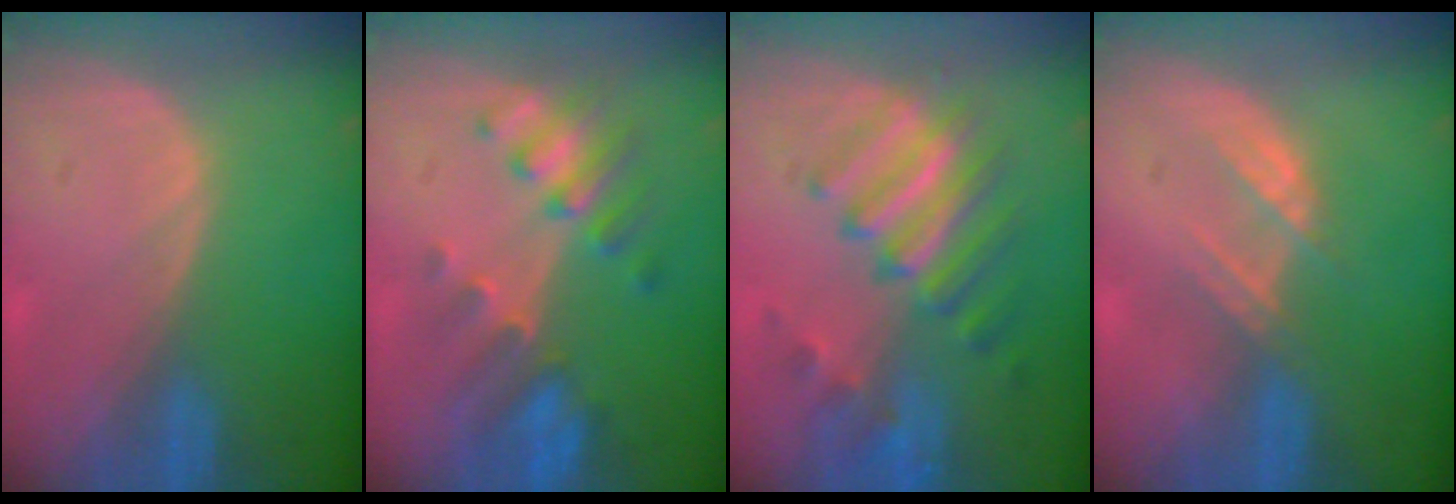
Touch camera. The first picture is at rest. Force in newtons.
{"total": 7.7, "press": 6.9, "slide": 3.4}
{"total": 9.5, "press": 8.4, "slide": 4.5}
{"total": 3.0, "press": 3.0, "slide": 0.3}